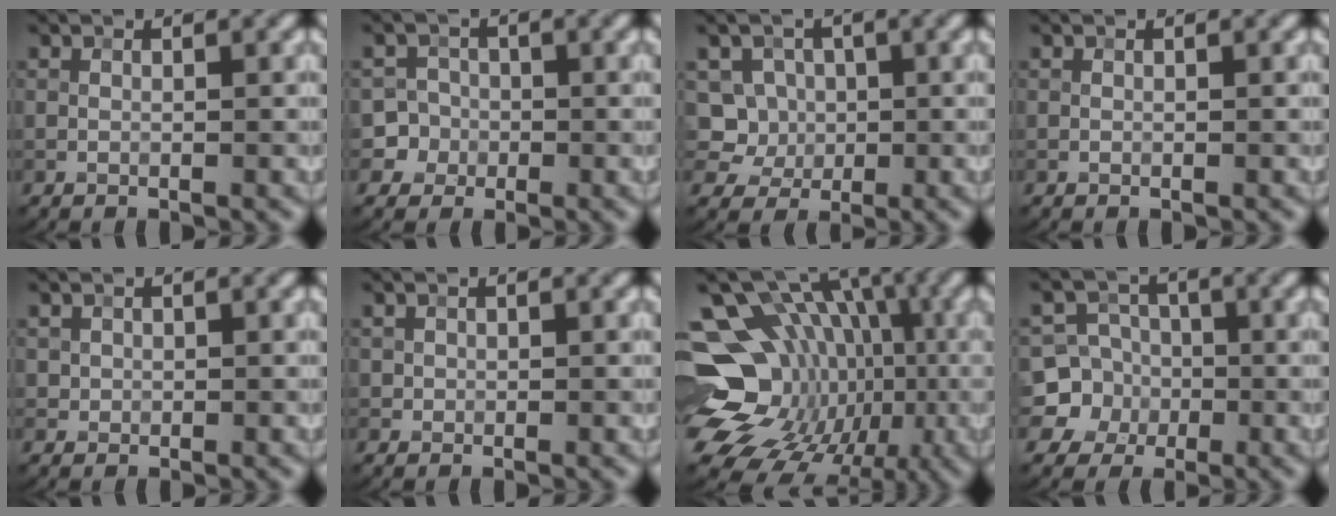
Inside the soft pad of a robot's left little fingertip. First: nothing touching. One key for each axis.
{"total": 4.8, "fx": -1.1, "fy": 4.6, "fz": 0.7, "tx": 0.008, "ty": 0.016, "tz": -0.031}
{"total": 5.2, "fx": 0.3, "fy": 4.9, "fz": 1.7, "tx": -0.025, "ty": 0.024, "tz": -0.002}
{"total": 0.0}
{"total": 1.0, "fx": 0.4, "fy": 0.9, "fz": 0.3, "tx": -0.007, "ty": -0.005, "tz": 0.013}
{"total": 0.7, "fx": 0.2, "fy": 0.7, "fz": 0.1, "tx": -0.003, "ty": -0.003, "tz": 0.006}
{"total": 18.4, "fx": -2.7, "fy": 14.3, "fz": 11.2, "tx": -0.154, "ty": 0.021, "tz": -0.037}
{"total": 7.7, "fx": -1.3, "fy": 7.5, "fz": 1.3, "tx": -0.025, "ty": 0.017, "tz": -0.046}